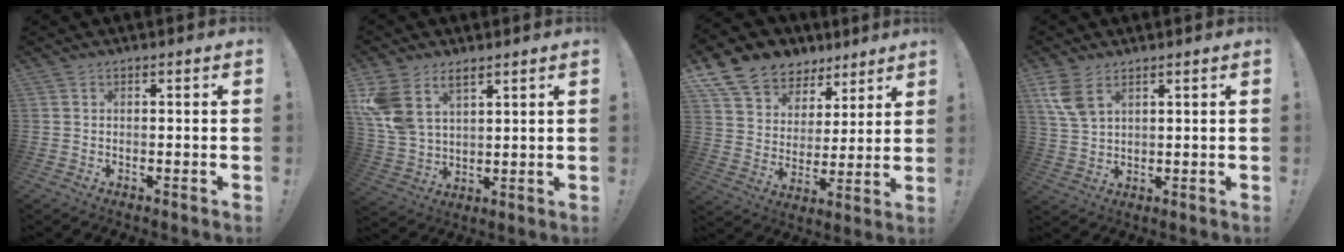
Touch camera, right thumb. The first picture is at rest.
{"total": 11.0, "force": [6.5, 6.9, 5.6], "torque": [-0.119, -0.028, 0.128]}
{"total": 11.9, "force": [8.4, 7.9, 3.0], "torque": [-0.061, -0.065, 0.161]}
{"total": 7.1, "force": [4.0, 3.9, 4.5], "torque": [-0.091, -0.012, 0.077]}